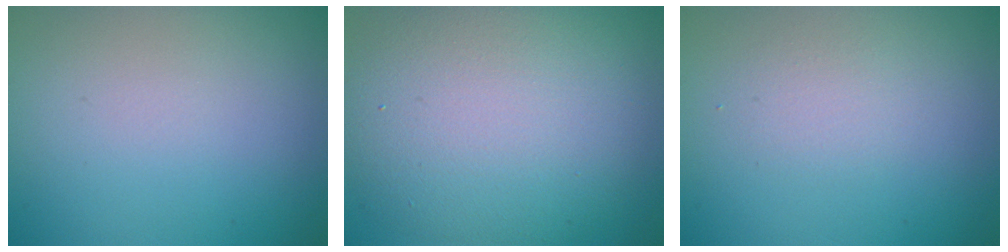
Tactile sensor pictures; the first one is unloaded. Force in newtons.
{"total": 10.8, "press": 10.8, "slide": 0.3}
{"total": 1.5, "press": 1.5, "slide": 0.1}